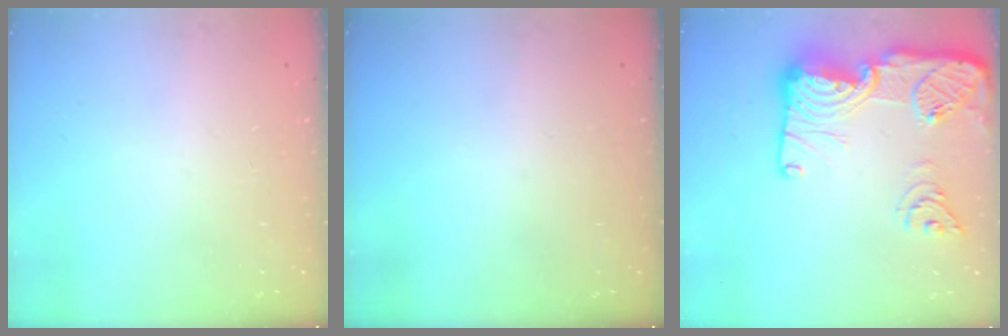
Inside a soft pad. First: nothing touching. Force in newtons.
{"total": 0.0}
{"total": 23.6, "press": 23.5, "slide": 2.3}